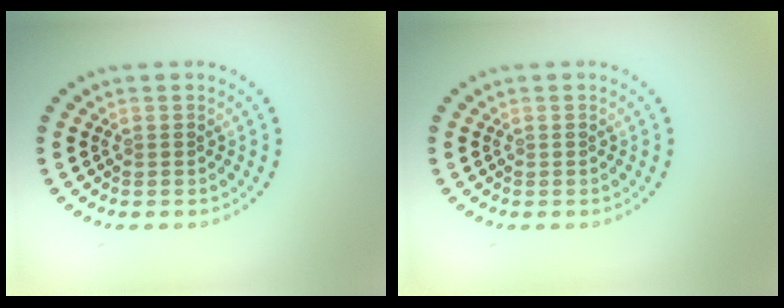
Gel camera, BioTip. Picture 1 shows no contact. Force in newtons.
{"total": 0.0}